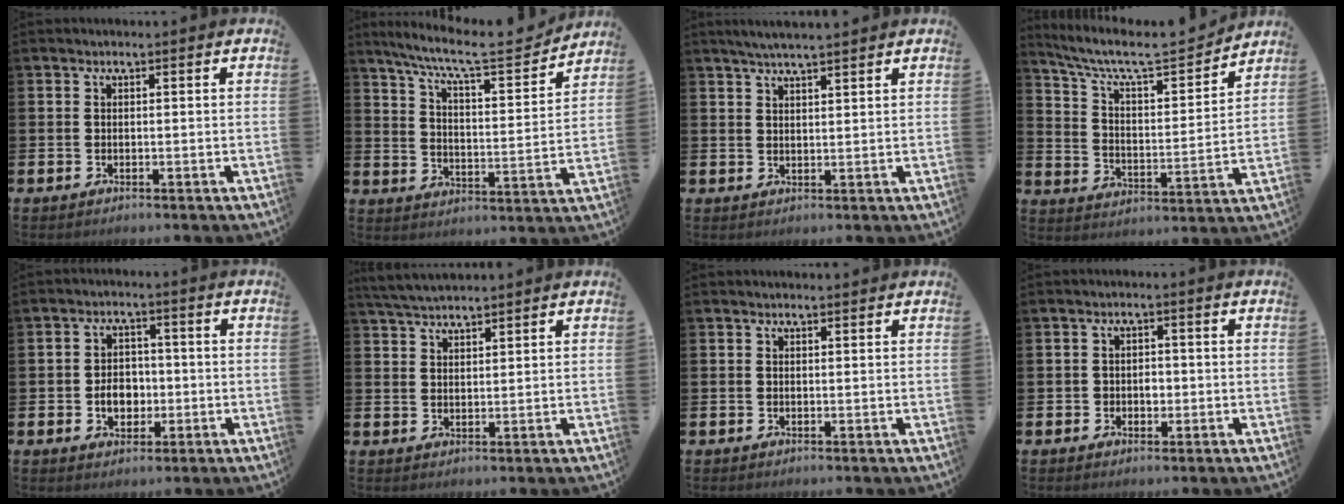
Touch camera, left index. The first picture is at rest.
{"total": 8.8, "force": [7.9, 0.9, 3.8], "torque": [-0.097, -0.057, 0.128]}
{"total": 3.6, "force": [3.3, 0.1, 1.4], "torque": [-0.027, -0.009, 0.059]}
{"total": 8.5, "force": [7.6, 1.9, 3.4], "torque": [-0.092, -0.056, 0.125]}
{"total": 4.4, "force": [-0.8, 3.3, 2.7], "torque": [-0.035, -0.001, -0.023]}
{"total": 4.1, "force": [4.0, 0.5, 1.0], "torque": [-0.023, -0.014, 0.073]}
{"total": 0.6, "force": [0.6, 0.0, 0.2], "torque": [0.011, -0.005, 0.008]}
{"total": 1.7, "force": [-0.2, 1.5, 0.9], "torque": [0.003, -0.003, -0.011]}